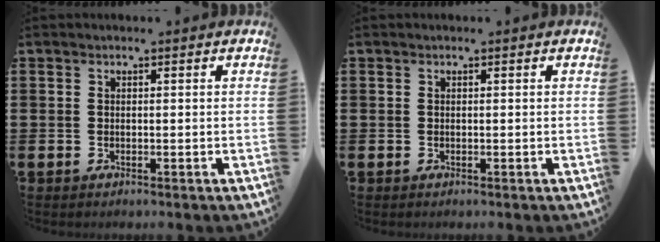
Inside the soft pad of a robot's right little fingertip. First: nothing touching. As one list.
[{"total": 0.0}]